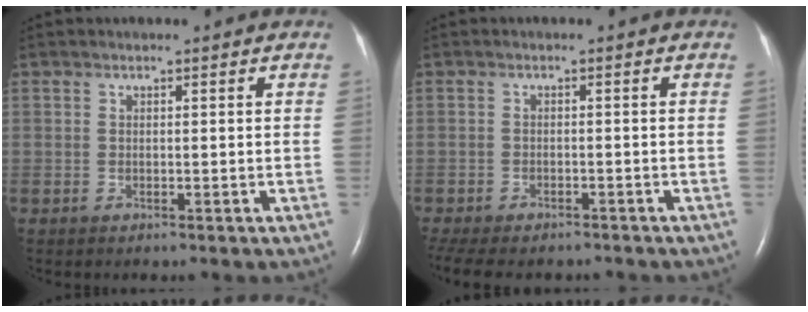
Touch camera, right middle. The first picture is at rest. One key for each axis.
{"total": 13.0, "fx": -10.4, "fy": 5.3, "fz": 5.6, "tx": -0.140, "ty": -0.012, "tz": -0.135}